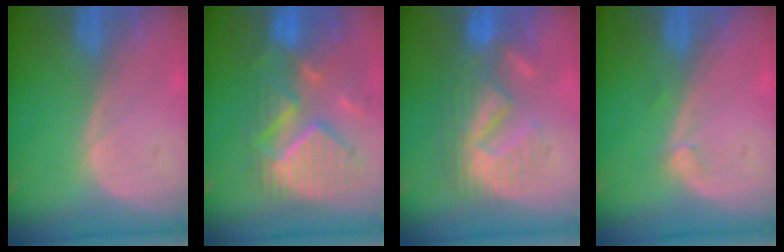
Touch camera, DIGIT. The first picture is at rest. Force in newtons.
{"total": 11.8, "press": 10.3, "slide": 5.8}
{"total": 8.8, "press": 8.7, "slide": 1.4}
{"total": 0.8, "press": 0.7, "slide": 0.1}